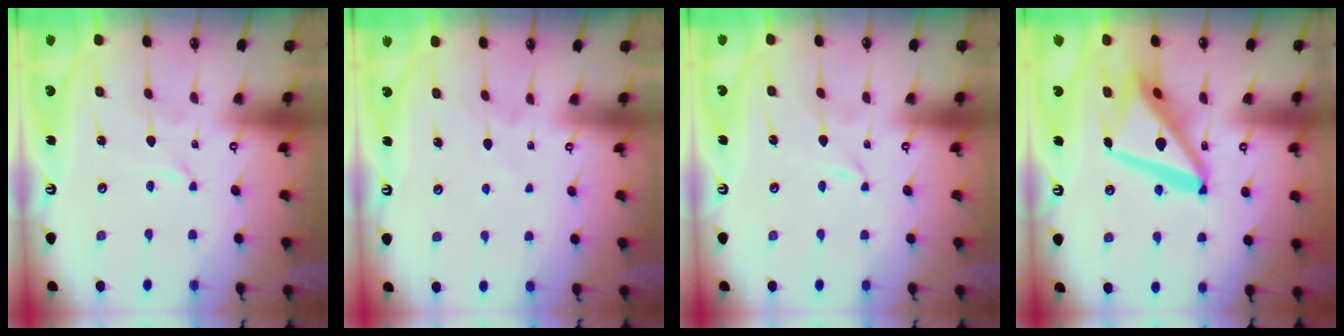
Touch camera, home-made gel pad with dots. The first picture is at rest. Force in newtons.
{"total": 4.3, "press": 4.2, "slide": 0.6}
{"total": 0.0}
{"total": 17.9, "press": 17.7, "slide": 2.1}